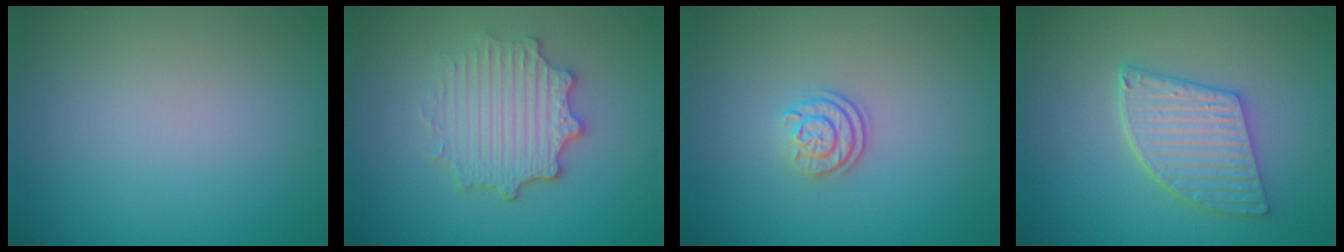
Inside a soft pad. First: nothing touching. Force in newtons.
{"total": 4.4, "press": 3.7, "slide": 2.4}
{"total": 2.4, "press": 1.8, "slide": 1.5}
{"total": 4.8, "press": 4.1, "slide": 2.5}